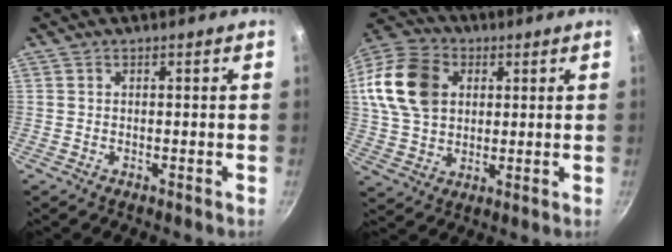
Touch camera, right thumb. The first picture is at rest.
{"total": 16.8, "force": [3.9, 12.6, 10.4], "torque": [-0.181, 0.014, 0.067]}